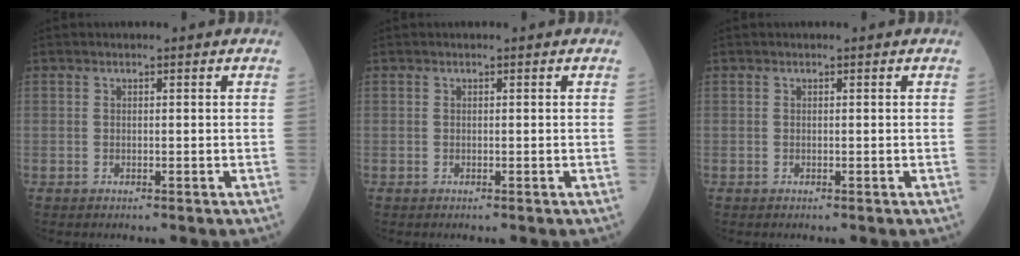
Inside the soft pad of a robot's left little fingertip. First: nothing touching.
{"total": 0.0}
{"total": 0.0}